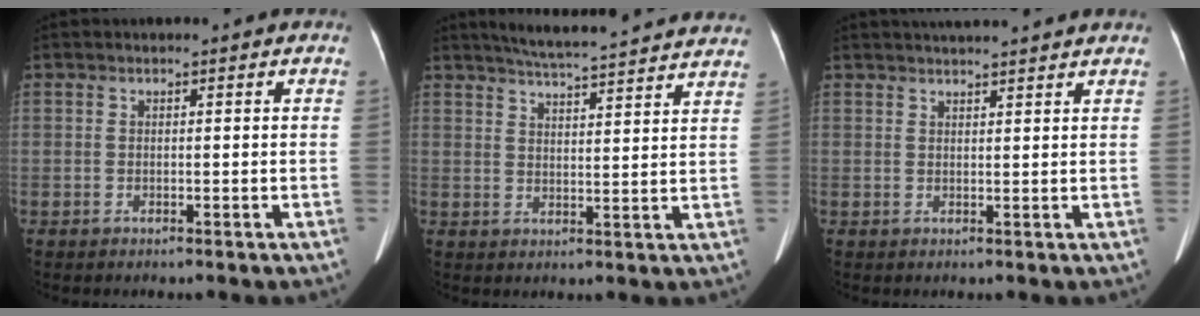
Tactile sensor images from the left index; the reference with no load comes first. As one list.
[{"total": 19.8, "force": [18.4, 1.0, 7.4], "torque": [-0.114, 0.001, 0.232]}, {"total": 8.1, "force": [7.5, 0.2, 3.2], "torque": [-0.048, 0.029, 0.090]}]